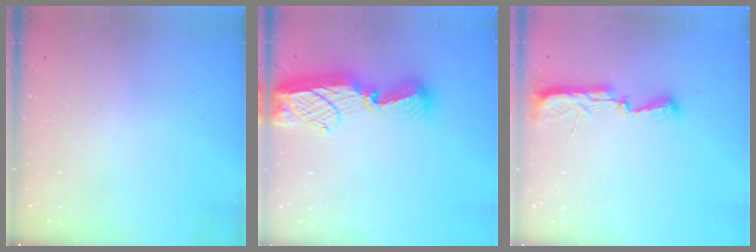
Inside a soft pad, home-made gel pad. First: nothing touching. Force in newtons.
{"total": 14.7, "press": 14.7, "slide": 1.1}
{"total": 8.1, "press": 8.1, "slide": 1.0}